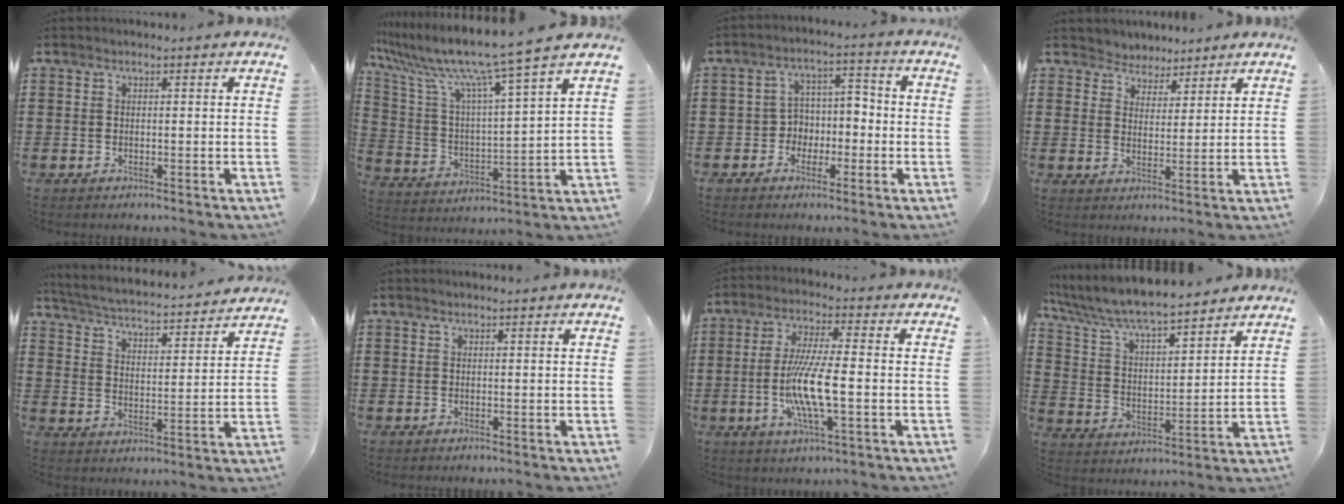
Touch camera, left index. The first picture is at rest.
{"total": 9.4, "force": [7.9, -0.7, 4.9], "torque": [-0.131, -0.057, 0.125]}
{"total": 4.5, "force": [-2.1, 3.8, 1.1], "torque": [-0.037, 0.009, -0.047]}
{"total": 3.9, "force": [3.4, 1.9, -0.5], "torque": [-0.011, -0.005, 0.061]}
{"total": 3.5, "force": [3.4, -0.4, 0.8], "torque": [-0.037, -0.033, 0.048]}
{"total": 0.0}
{"total": 9.6, "force": [-2.1, 1.7, 9.2], "torque": [-0.188, -0.011, -0.046]}
{"total": 7.0, "force": [6.5, 0.8, 2.4], "torque": [-0.077, -0.040, 0.110]}